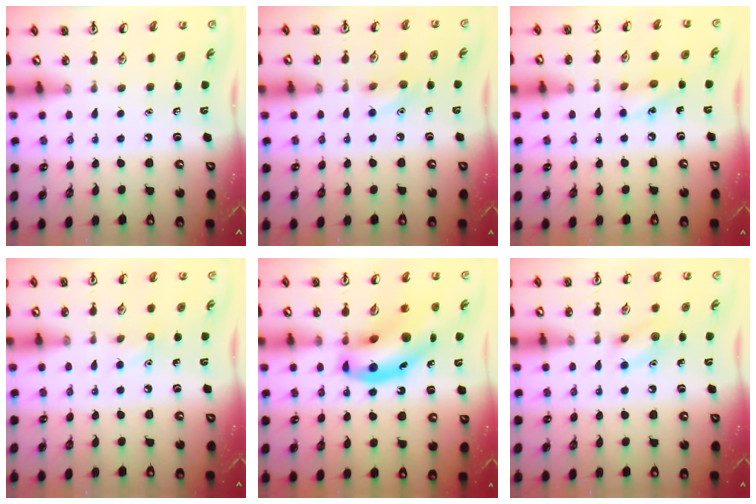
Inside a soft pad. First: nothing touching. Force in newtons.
{"total": 6.9, "press": 6.6, "slide": 2.0}
{"total": 7.3, "press": 7.2, "slide": 1.3}
{"total": 4.4, "press": 4.2, "slide": 1.4}
{"total": 17.3, "press": 16.7, "slide": 4.8}
{"total": 7.8, "press": 7.6, "slide": 1.5}